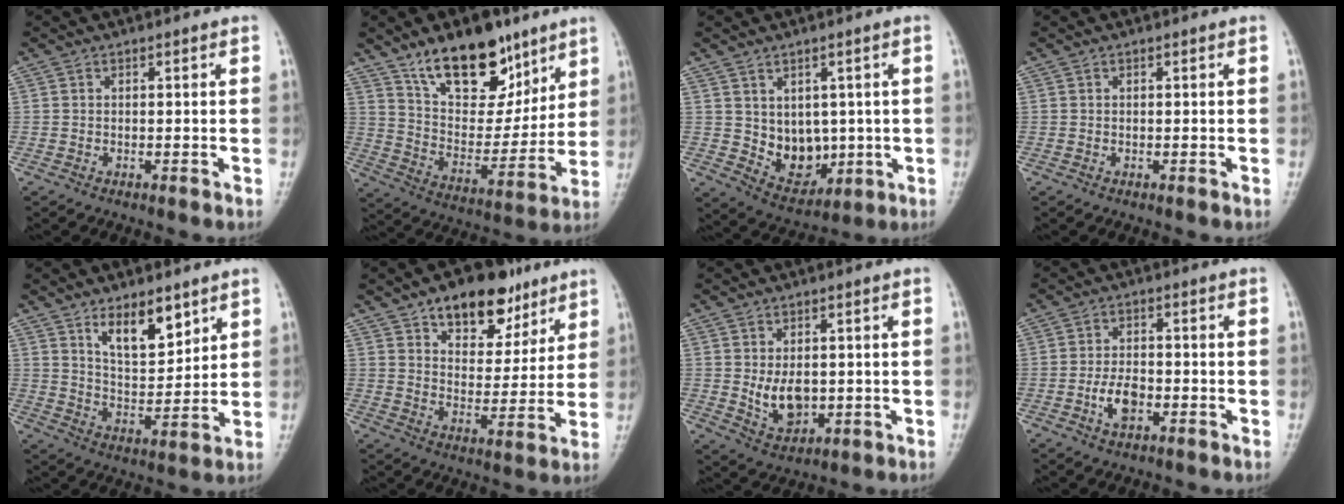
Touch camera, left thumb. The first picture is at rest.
{"total": 18.9, "force": [12.5, 9.5, 10.5], "torque": [-0.110, -0.074, 0.218]}
{"total": 8.3, "force": [0.3, 6.3, 5.4], "torque": [-0.042, -0.018, 0.031]}
{"total": 0.0}
{"total": 10.3, "force": [6.1, 4.5, 7.0], "torque": [-0.089, -0.047, 0.111]}
{"total": 14.5, "force": [9.0, 7.9, 8.1], "torque": [-0.067, -0.044, 0.137]}
{"total": 6.6, "force": [0.1, 4.4, 5.0], "torque": [-0.060, -0.014, 0.018]}
{"total": 5.0, "force": [-1.9, 2.7, 3.8], "torque": [-0.060, 0.011, -0.035]}